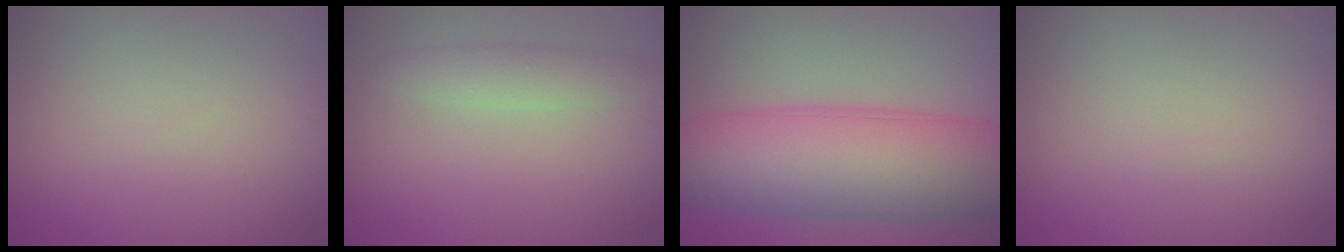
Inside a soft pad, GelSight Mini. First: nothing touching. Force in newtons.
{"total": 2.1, "press": 2.1, "slide": 0.0}
{"total": 12.2, "press": 12.2, "slide": 0.1}
{"total": 0.0}